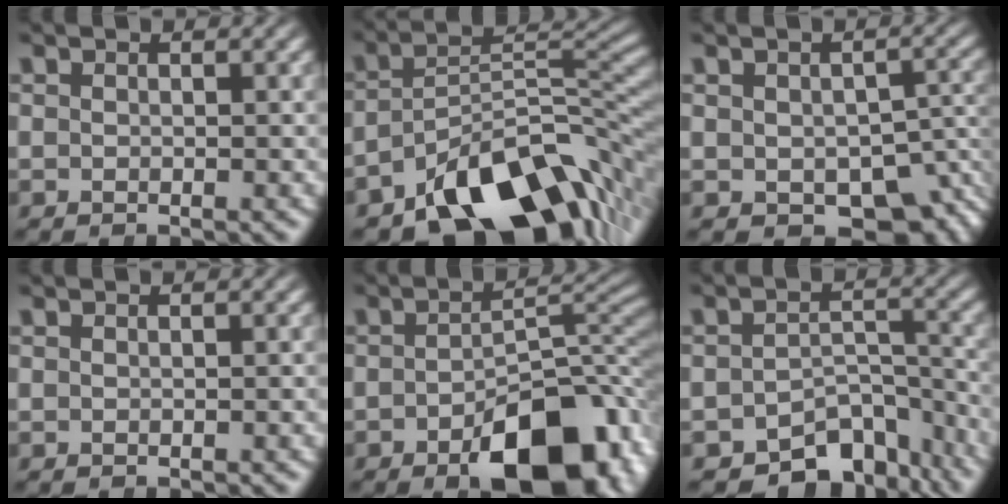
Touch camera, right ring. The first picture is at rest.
{"total": 14.7, "force": [-8.1, 6.7, 10.2], "torque": [-0.126, -0.034, -0.108]}
{"total": 7.7, "force": [-3.8, 5.1, 4.2], "torque": [-0.042, -0.030, -0.037]}
{"total": 0.0}
{"total": 10.8, "force": [-4.8, 4.4, 8.7], "torque": [-0.093, -0.007, -0.064]}
{"total": 9.6, "force": [-7.9, 4.1, 3.7], "torque": [-0.030, -0.013, -0.116]}